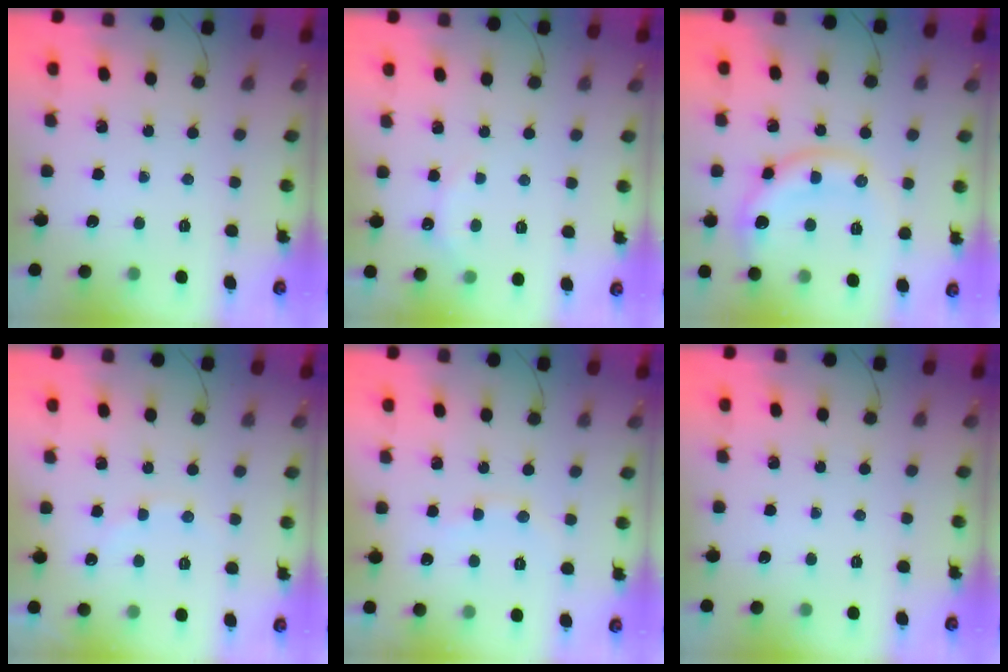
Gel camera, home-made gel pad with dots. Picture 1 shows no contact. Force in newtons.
{"total": 4.4, "press": 4.4, "slide": 0.7}
{"total": 11.2, "press": 11.2, "slide": 0.1}
{"total": 6.6, "press": 6.5, "slide": 1.1}
{"total": 7.8, "press": 7.7, "slide": 1.5}
{"total": 0.0}